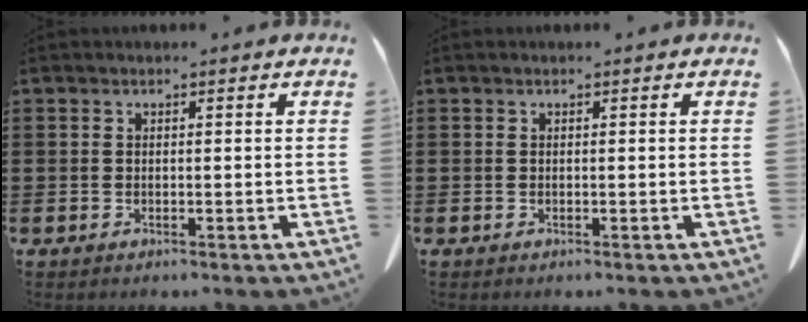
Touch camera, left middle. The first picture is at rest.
{"total": 0.0}